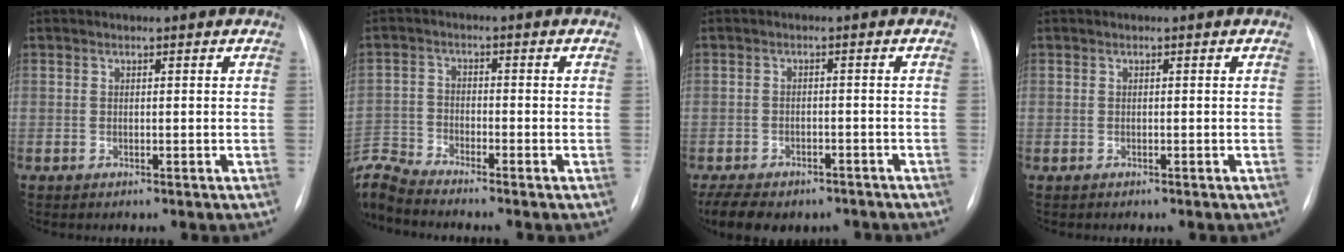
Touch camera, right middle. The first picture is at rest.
{"total": 7.4, "force": [-7.3, -1.1, 0.8], "torque": [-0.035, 0.004, -0.146]}
{"total": 12.9, "force": [-9.8, 6.3, 5.7], "torque": [-0.117, -0.001, -0.131]}
{"total": 0.7, "force": [-0.6, 0.2, 0.3], "torque": [-0.010, -0.001, -0.009]}